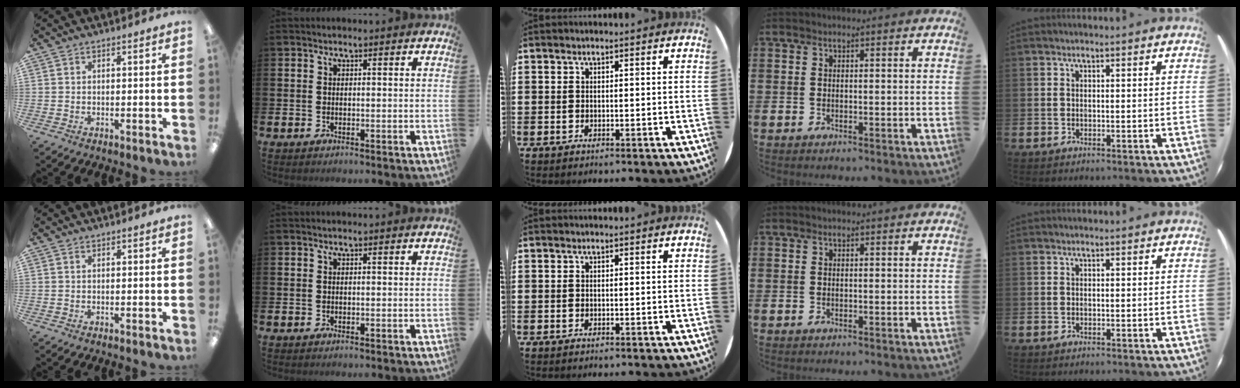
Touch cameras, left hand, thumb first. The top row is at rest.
{}